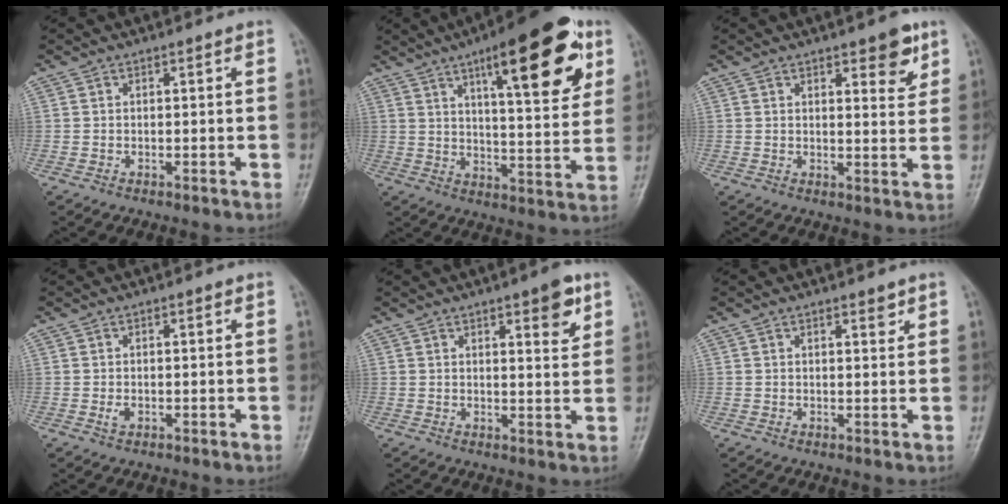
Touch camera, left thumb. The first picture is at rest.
{"total": 20.6, "force": [10.0, 6.1, 16.9], "torque": [-0.205, -0.030, 0.142]}
{"total": 6.0, "force": [3.5, 2.2, 4.4], "torque": [-0.037, -0.020, 0.041]}
{"total": 1.4, "force": [-0.1, 0.9, 1.1], "torque": [-0.016, -0.002, -0.003]}
{"total": 6.0, "force": [3.3, 1.8, 4.7], "torque": [-0.051, -0.017, 0.040]}
{"total": 1.8, "force": [1.3, 0.6, 1.0], "torque": [-0.007, -0.007, 0.017]}